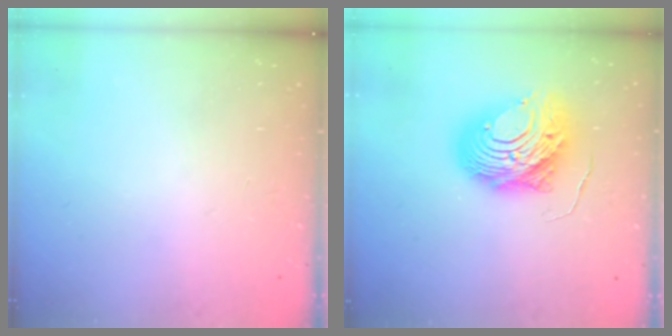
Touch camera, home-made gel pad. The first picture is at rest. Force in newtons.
{"total": 12.6, "press": 12.6, "slide": 1.3}